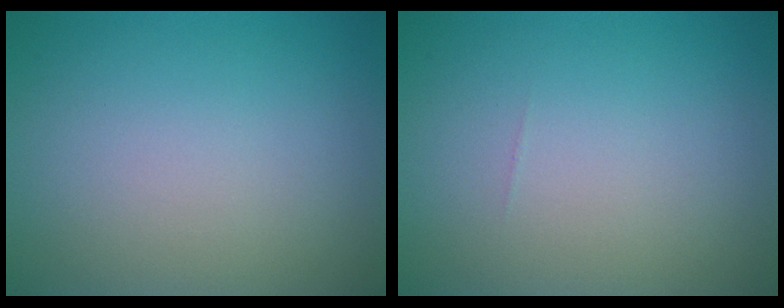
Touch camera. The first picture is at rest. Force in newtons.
{"total": 0.0}